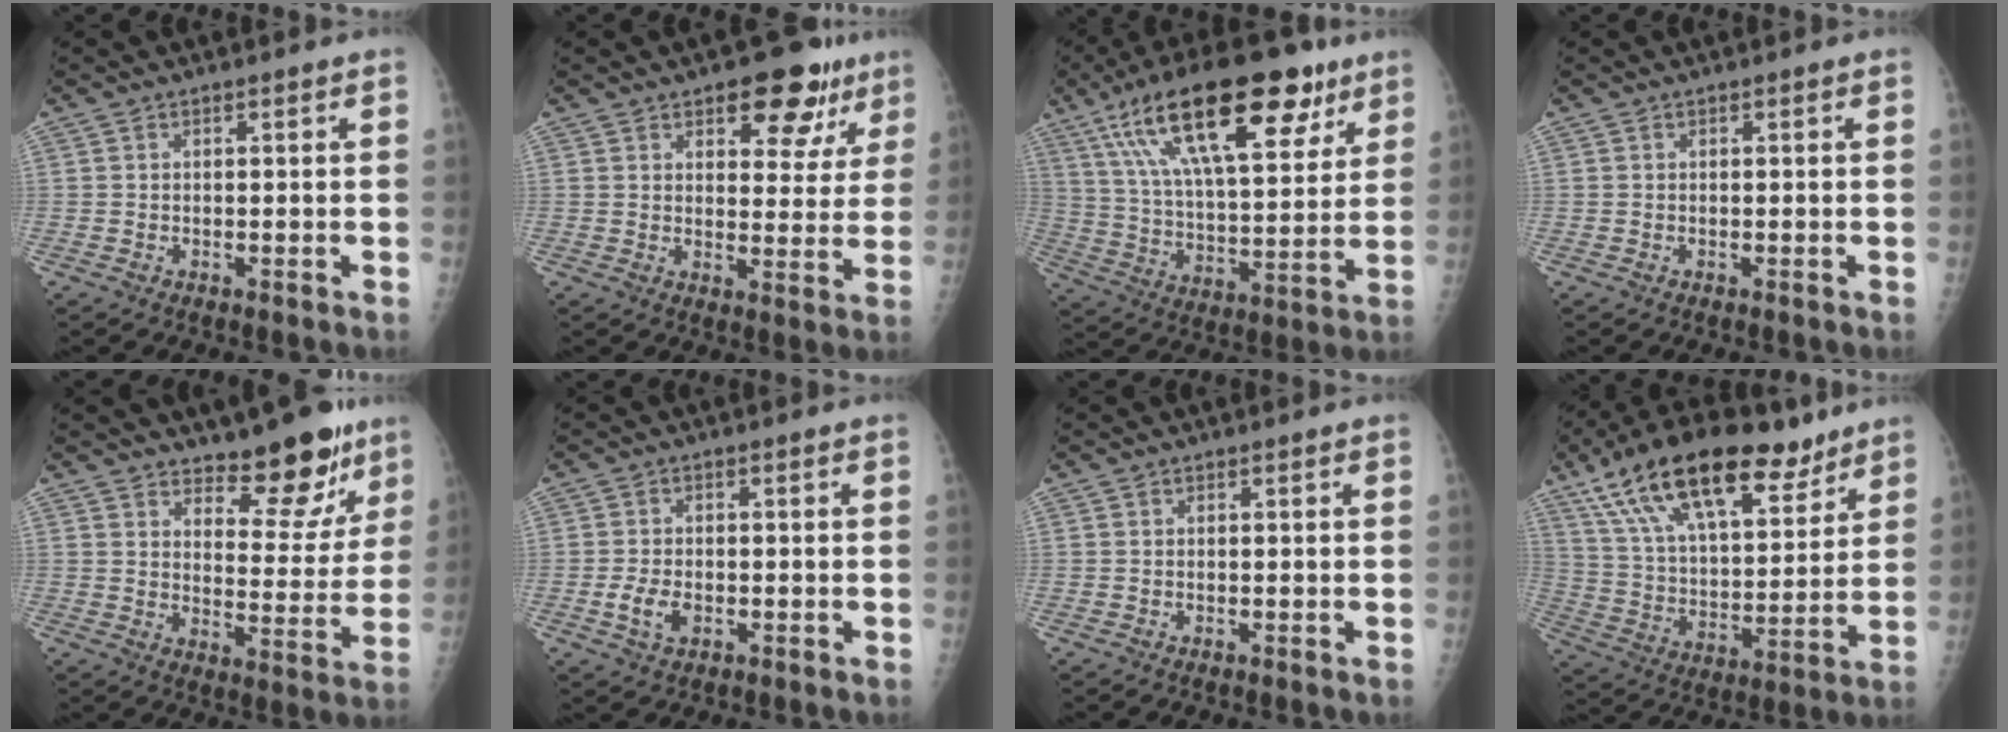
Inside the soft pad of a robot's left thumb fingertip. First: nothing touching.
{"total": 11.5, "force": [6.8, 5.8, 7.2], "torque": [-0.041, -0.029, 0.088]}
{"total": 26.4, "force": [13.4, 9.9, 20.4], "torque": [-0.334, -0.013, 0.226]}
{"total": 0.0}
{"total": 12.4, "force": [9.4, 4.8, 6.6], "torque": [-0.038, -0.071, 0.140]}
{"total": 4.1, "force": [-1.3, 2.5, 2.9], "torque": [-0.057, 0.003, -0.021]}
{"total": 0.0}
{"total": 24.6, "force": [15.5, 10.5, 15.9], "torque": [-0.250, -0.028, 0.270]}